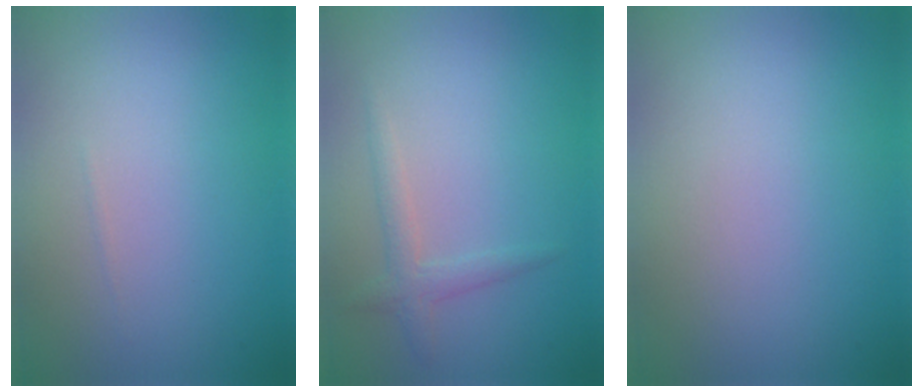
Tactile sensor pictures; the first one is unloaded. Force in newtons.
{"total": 1.7, "press": 1.7, "slide": 0.0}
{"total": 0.0}